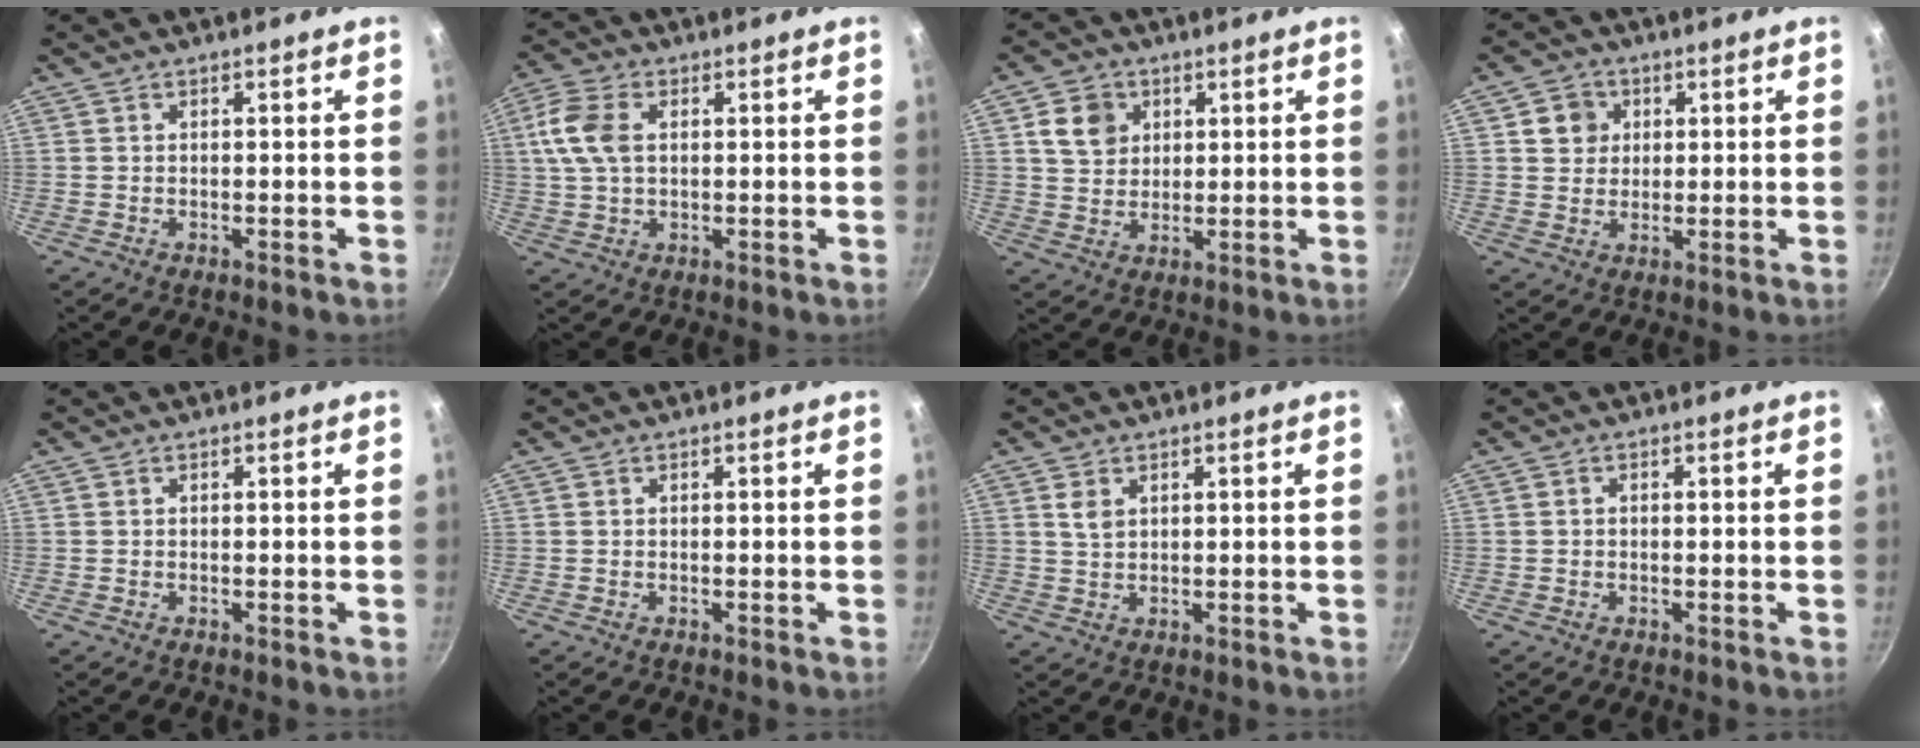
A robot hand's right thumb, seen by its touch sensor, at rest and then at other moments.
{"total": 8.5, "force": [1.7, 5.3, 6.4], "torque": [-0.132, 0.009, 0.028]}
{"total": 7.4, "force": [2.5, 6.2, 3.1], "torque": [-0.028, 0.001, 0.046]}
{"total": 5.4, "force": [1.6, 4.9, 1.6], "torque": [0.007, 0.003, 0.024]}
{"total": 0.0}
{"total": 0.0}
{"total": 2.7, "force": [1.1, 1.7, 1.7], "torque": [-0.031, -0.005, 0.024]}
{"total": 0.6, "force": [-0.2, 0.5, 0.3], "torque": [-0.007, 0.005, -0.002]}